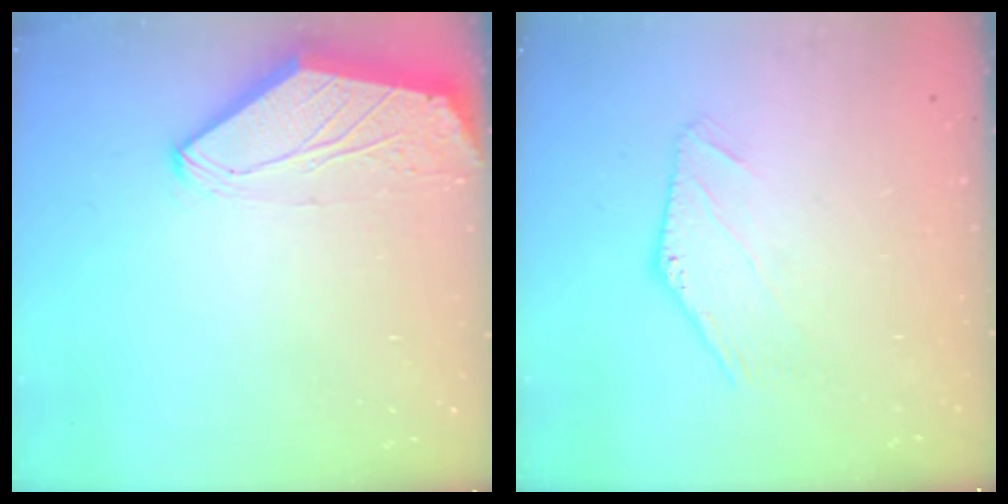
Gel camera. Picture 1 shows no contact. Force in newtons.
{"total": 0.0}